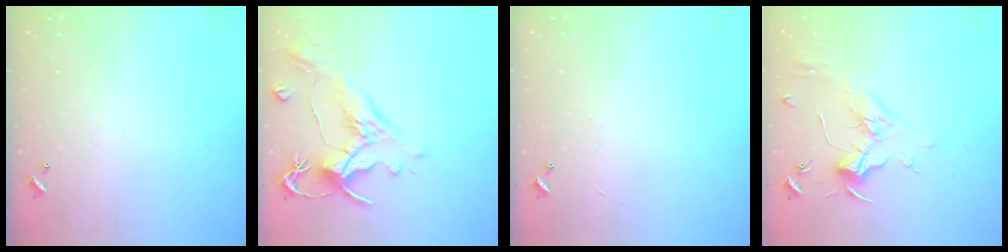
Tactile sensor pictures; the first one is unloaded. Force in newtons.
{"total": 1.6, "press": 0.4, "slide": 1.5}
{"total": 1.2, "press": 1.1, "slide": 0.4}
{"total": 1.8, "press": 1.7, "slide": 0.7}